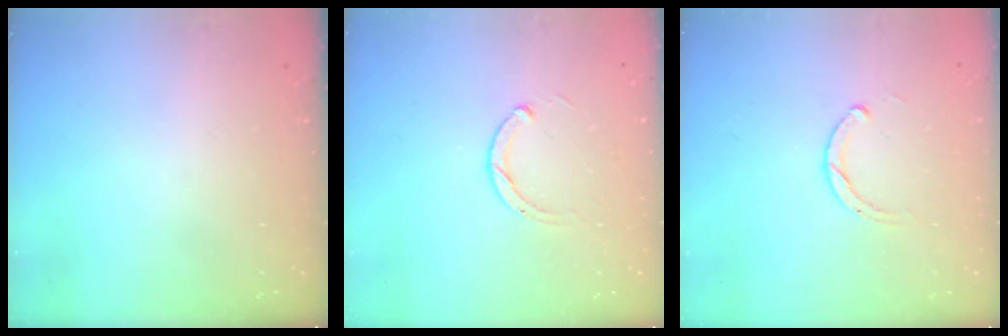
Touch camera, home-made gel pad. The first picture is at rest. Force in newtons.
{"total": 2.5, "press": 2.5, "slide": 0.3}
{"total": 1.8, "press": 1.8, "slide": 0.2}